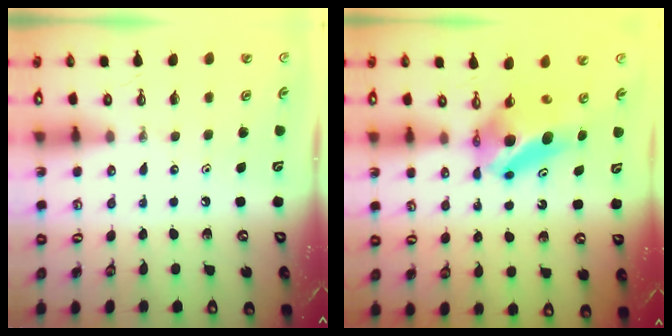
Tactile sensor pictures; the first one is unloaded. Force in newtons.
{"total": 7.8, "press": 7.4, "slide": 2.3}